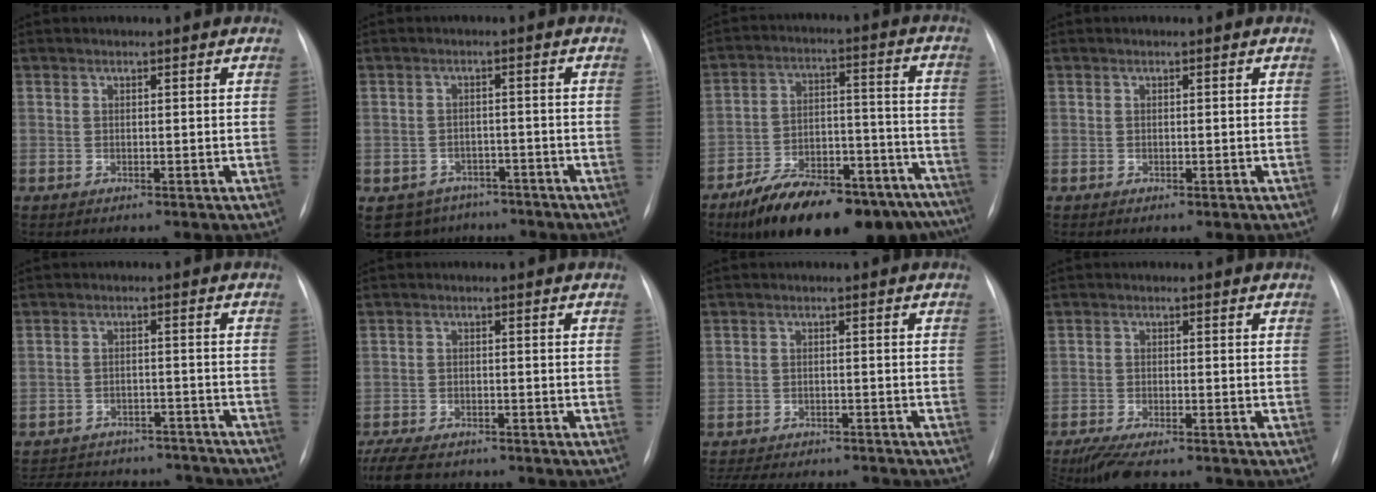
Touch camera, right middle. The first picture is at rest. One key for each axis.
{"total": 7.2, "fx": -5.3, "fy": 4.8, "fz": 0.7, "tx": -0.012, "ty": 0.014, "tz": -0.070}
{"total": 24.2, "fx": -19.0, "fy": 7.8, "fz": 12.7, "tx": -0.149, "ty": 0.025, "tz": -0.275}
{"total": 0.0}
{"total": 18.6, "fx": -16.8, "fy": 5.9, "fz": 5.2, "tx": -0.131, "ty": 0.000, "tz": -0.217}
{"total": 9.6, "fx": -8.0, "fy": 3.3, "fz": 4.1, "tx": -0.085, "ty": -0.015, "tz": -0.127}
{"total": 13.2, "fx": -11.6, "fy": 3.9, "fz": 4.8, "tx": -0.099, "ty": -0.004, "tz": -0.148}
{"total": 7.9, "fx": -6.4, "fy": 1.4, "fz": 4.2, "tx": -0.075, "ty": -0.019, "tz": -0.106}